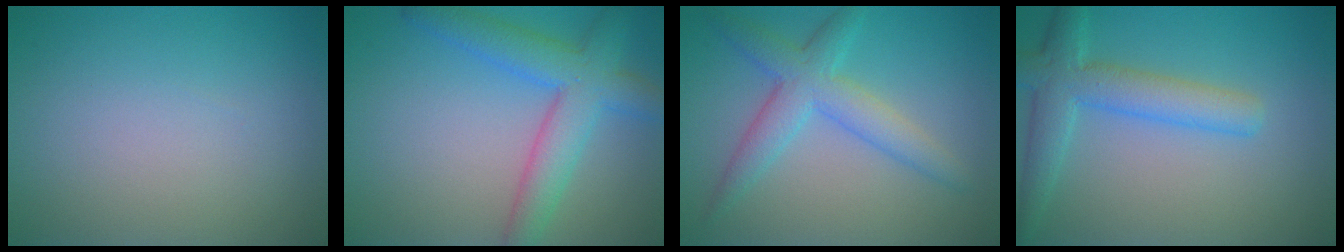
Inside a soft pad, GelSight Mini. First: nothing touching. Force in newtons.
{"total": 5.7, "press": 5.7, "slide": 0.2}
{"total": 4.4, "press": 4.4, "slide": 0.0}
{"total": 4.7, "press": 4.7, "slide": 0.2}